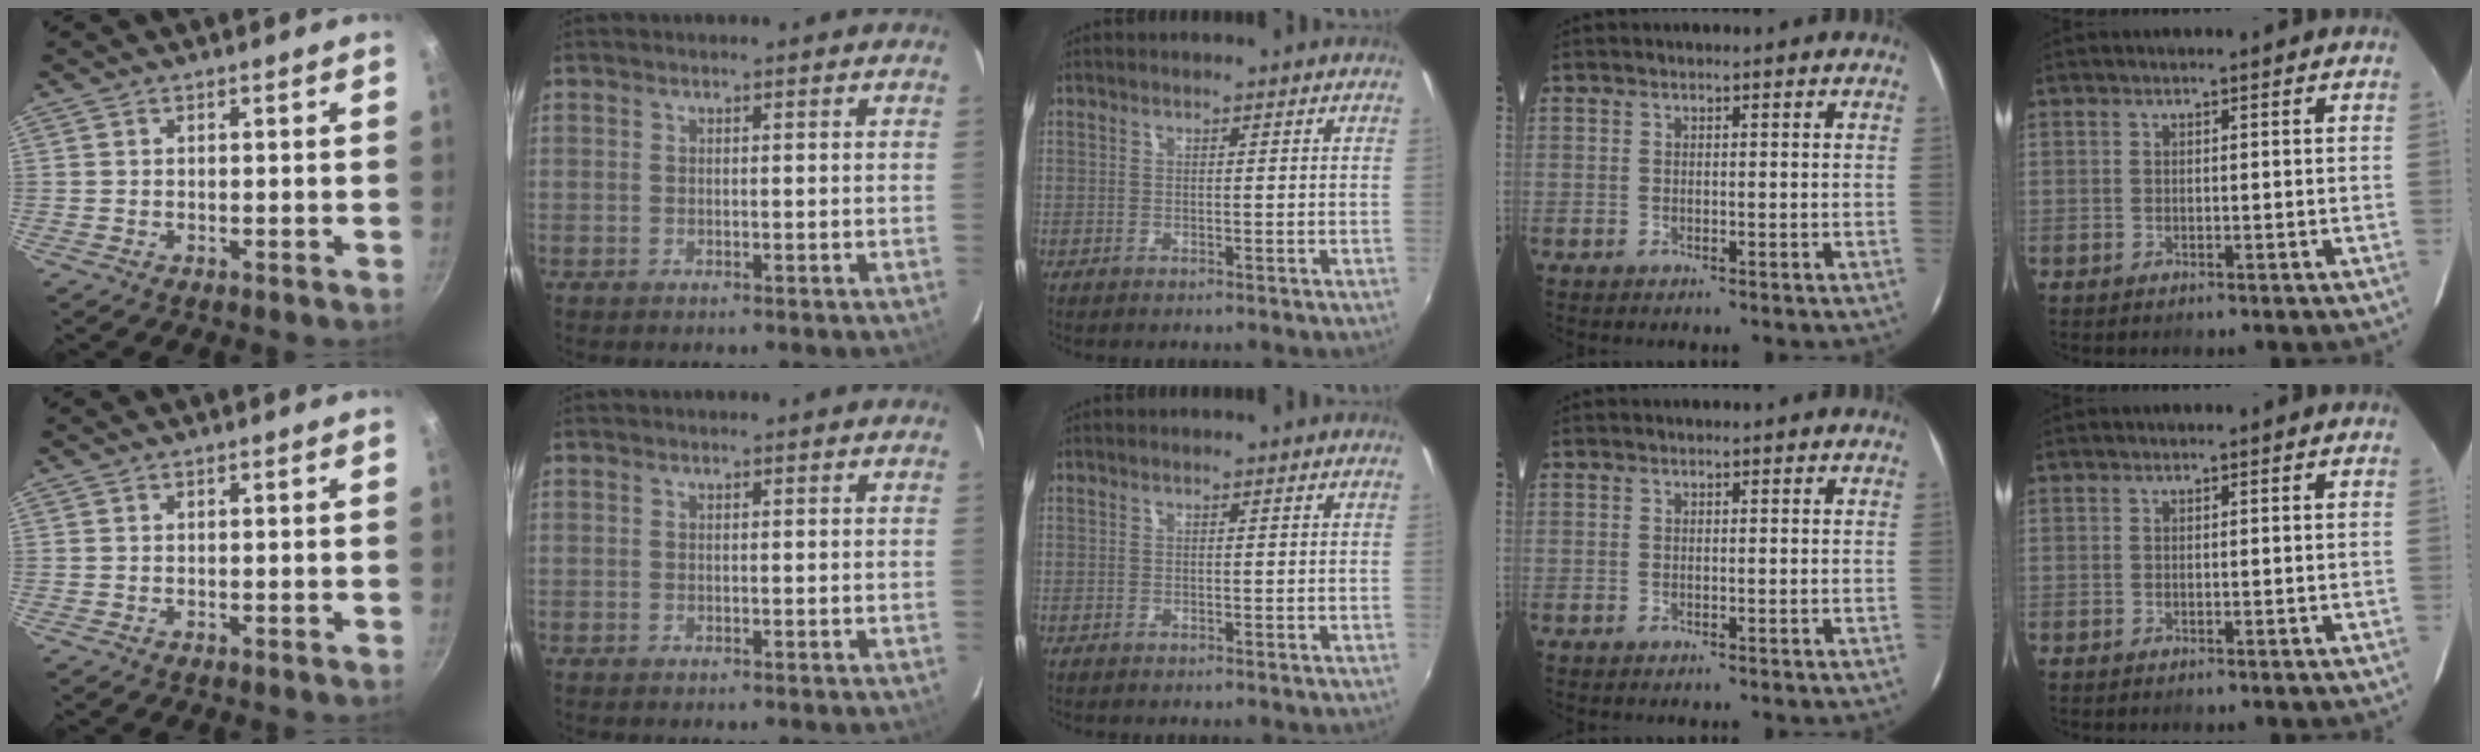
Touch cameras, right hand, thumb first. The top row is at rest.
{}